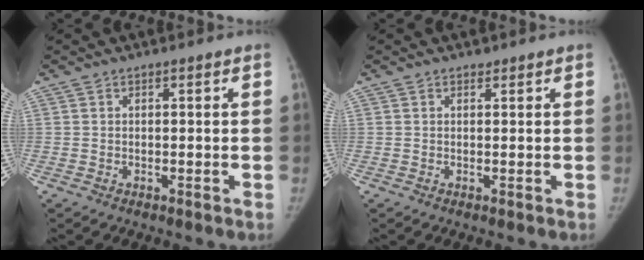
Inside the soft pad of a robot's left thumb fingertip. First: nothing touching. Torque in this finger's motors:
{"motor_torque": [0.26, -0.18, 0.42, -0.41, 0.03]}